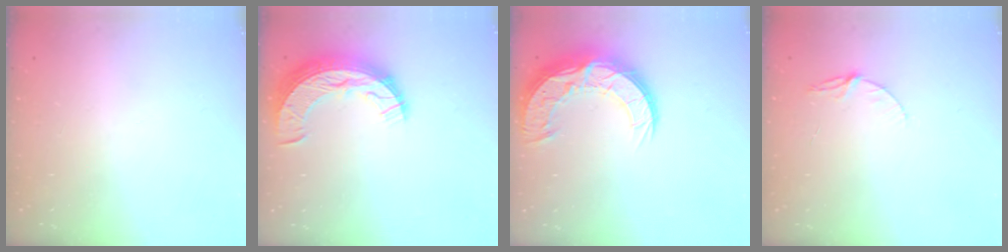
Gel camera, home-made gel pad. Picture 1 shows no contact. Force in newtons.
{"total": 11.3, "press": 11.2, "slide": 0.9}
{"total": 16.4, "press": 16.3, "slide": 1.2}
{"total": 5.9, "press": 5.9, "slide": 0.5}